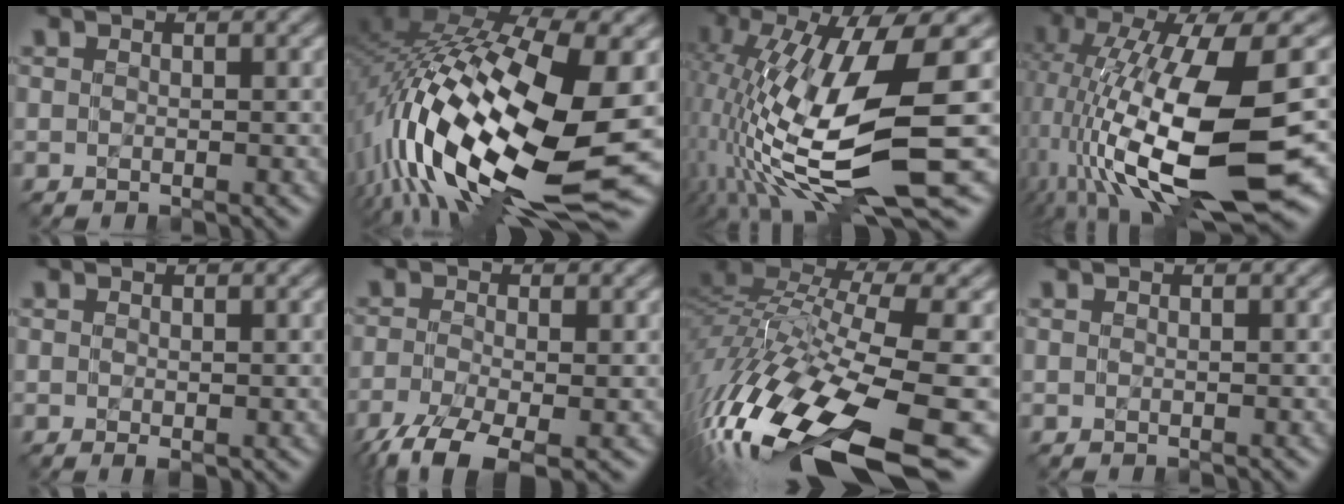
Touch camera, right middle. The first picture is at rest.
{"total": 18.8, "force": [-2.9, 8.7, 16.4], "torque": [-0.326, -0.036, -0.039]}
{"total": 13.3, "force": [-2.4, 4.3, 12.4], "torque": [-0.250, -0.021, -0.035]}
{"total": 15.7, "force": [-2.2, 6.3, 14.2], "torque": [-0.268, -0.023, -0.025]}
{"total": 0.5, "force": [0.0, 0.2, 0.5], "torque": [-0.007, 0.000, 0.001]}
{"total": 6.0, "force": [-4.0, 1.8, 4.1], "torque": [-0.091, -0.016, -0.079]}
{"total": 15.9, "force": [-6.9, 4.5, 13.5], "torque": [-0.283, 0.004, -0.117]}
{"total": 0.0}